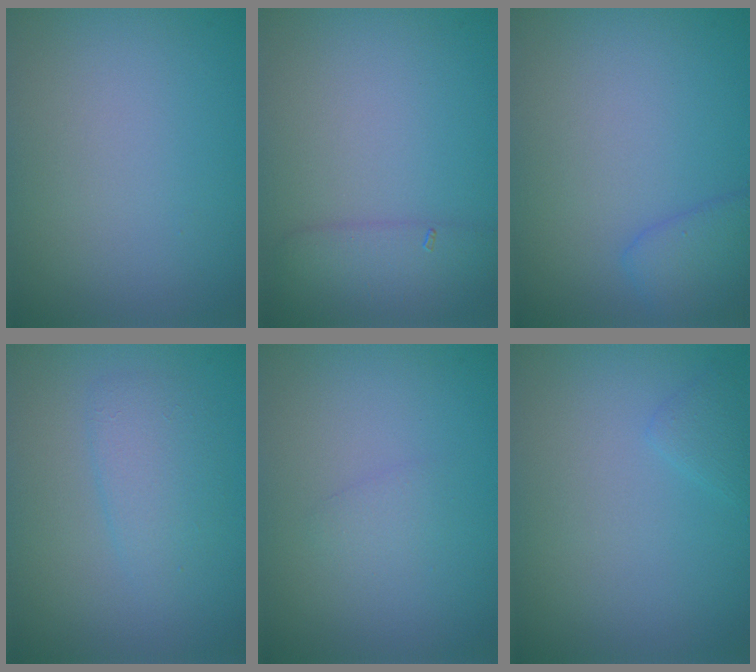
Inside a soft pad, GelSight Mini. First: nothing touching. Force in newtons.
{"total": 2.5, "press": 2.5, "slide": 0.1}
{"total": 2.3, "press": 2.2, "slide": 0.2}
{"total": 2.1, "press": 2.1, "slide": 0.2}
{"total": 0.9, "press": 0.9, "slide": 0.0}
{"total": 0.9, "press": 0.9, "slide": 0.1}